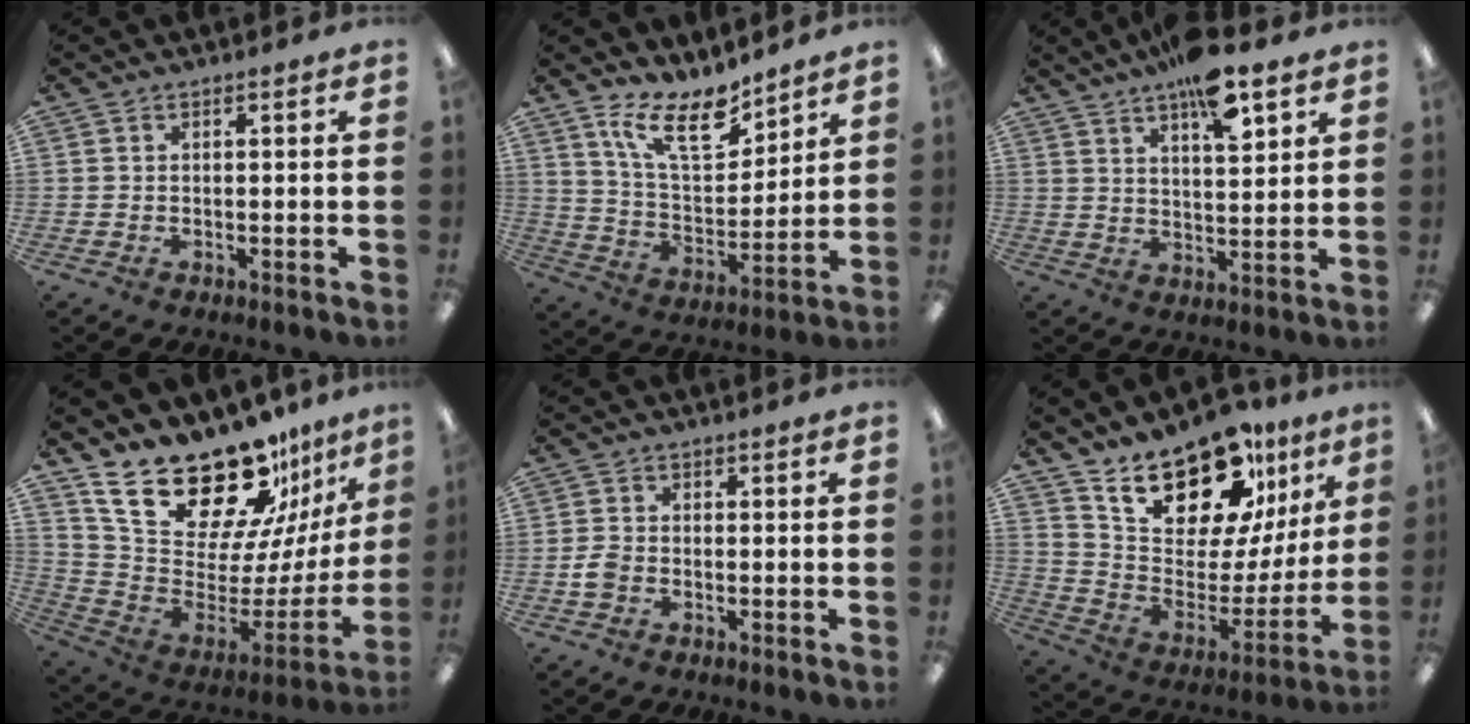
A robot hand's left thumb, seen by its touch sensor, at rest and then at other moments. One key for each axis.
{"total": 15.5, "fx": 11.2, "fy": 6.0, "fz": 8.8, "tx": -0.159, "ty": -0.057, "tz": 0.200}
{"total": 10.8, "fx": 7.6, "fy": 3.3, "fz": 7.0, "tx": -0.106, "ty": -0.037, "tz": 0.128}
{"total": 26.7, "fx": 21.2, "fy": 9.7, "fz": 13.1, "tx": -0.214, "ty": -0.156, "tz": 0.385}
{"total": 3.0, "fx": -0.9, "fy": 2.3, "fz": 1.7, "tx": -0.029, "ty": 0.008, "tz": -0.016}
{"total": 21.9, "fx": 17.8, "fy": 8.4, "fz": 9.5, "tx": -0.160, "ty": -0.125, "tz": 0.313}